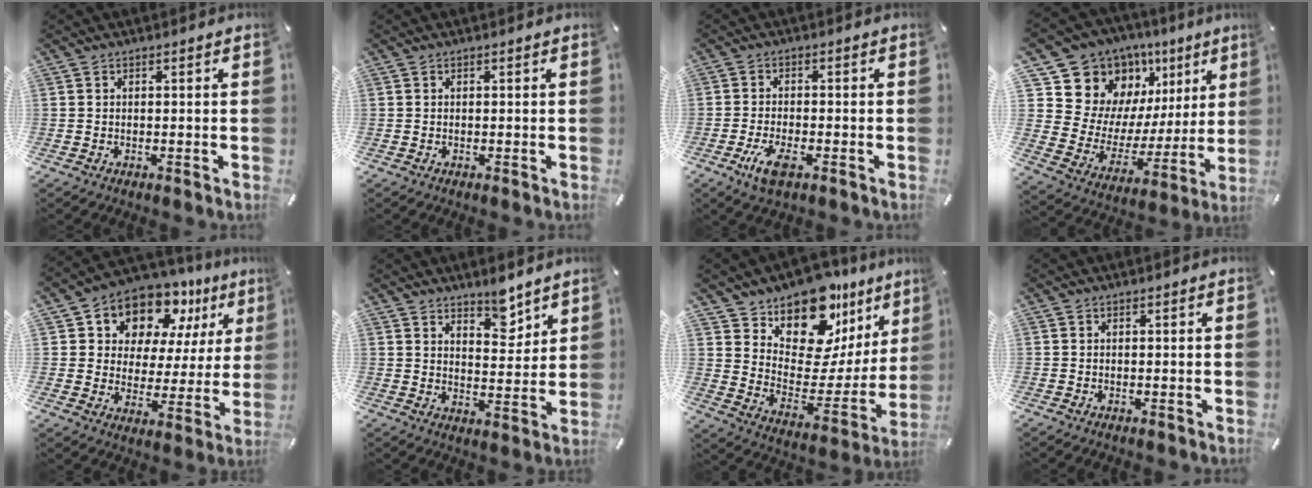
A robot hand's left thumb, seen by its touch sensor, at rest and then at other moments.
{"total": 0.0}
{"total": 5.5, "force": [-2.5, 2.1, 4.4], "torque": [-0.102, -0.004, -0.048]}
{"total": 16.5, "force": [10.6, 11.8, 4.7], "torque": [-0.074, -0.096, 0.206]}
{"total": 11.7, "force": [9.0, 7.1, 2.5], "torque": [-0.050, -0.081, 0.168]}
{"total": 7.0, "force": [6.1, 2.8, 1.9], "torque": [0.000, -0.054, 0.105]}
{"total": 17.1, "force": [13.2, 9.1, 5.7], "torque": [-0.084, -0.133, 0.230]}
{"total": 0.0}